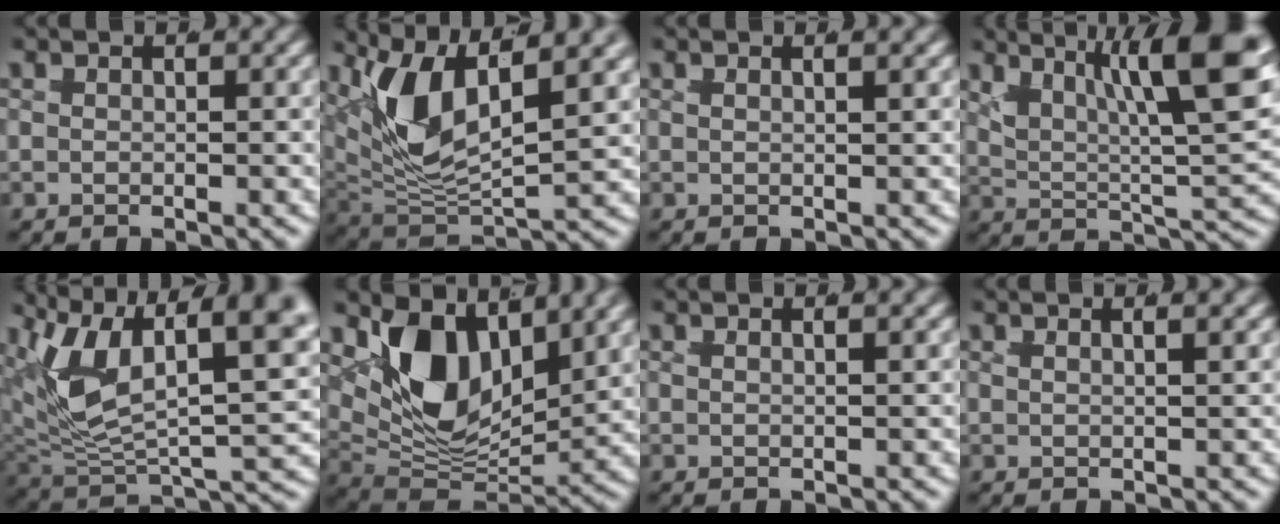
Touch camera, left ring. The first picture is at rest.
{"total": 7.7, "force": [1.6, 3.9, 6.4], "torque": [-0.137, -0.003, 0.020]}
{"total": 1.1, "force": [0.7, 0.1, 0.8], "torque": [-0.011, 0.002, 0.009]}
{"total": 13.6, "force": [4.2, 7.7, 10.4], "torque": [-0.142, 0.004, 0.051]}
{"total": 11.9, "force": [1.1, 6.5, 9.9], "torque": [-0.168, -0.019, 0.014]}
{"total": 9.9, "force": [2.2, 6.4, 7.3], "torque": [-0.146, -0.021, 0.034]}
{"total": 0.7, "force": [0.4, 0.0, 0.5], "torque": [-0.008, 0.000, 0.006]}
{"total": 1.5, "force": [1.0, 0.3, 1.1], "torque": [-0.013, 0.004, 0.013]}